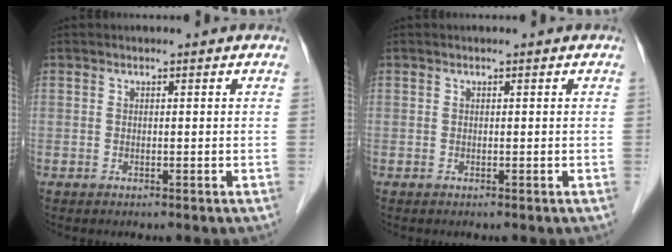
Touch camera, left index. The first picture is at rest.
{"total": 0.0}